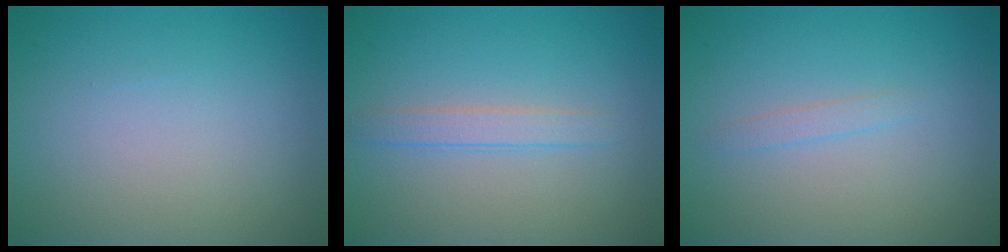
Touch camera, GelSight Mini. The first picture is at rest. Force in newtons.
{"total": 1.7, "press": 1.7, "slide": 0.1}
{"total": 0.8, "press": 0.8, "slide": 0.1}